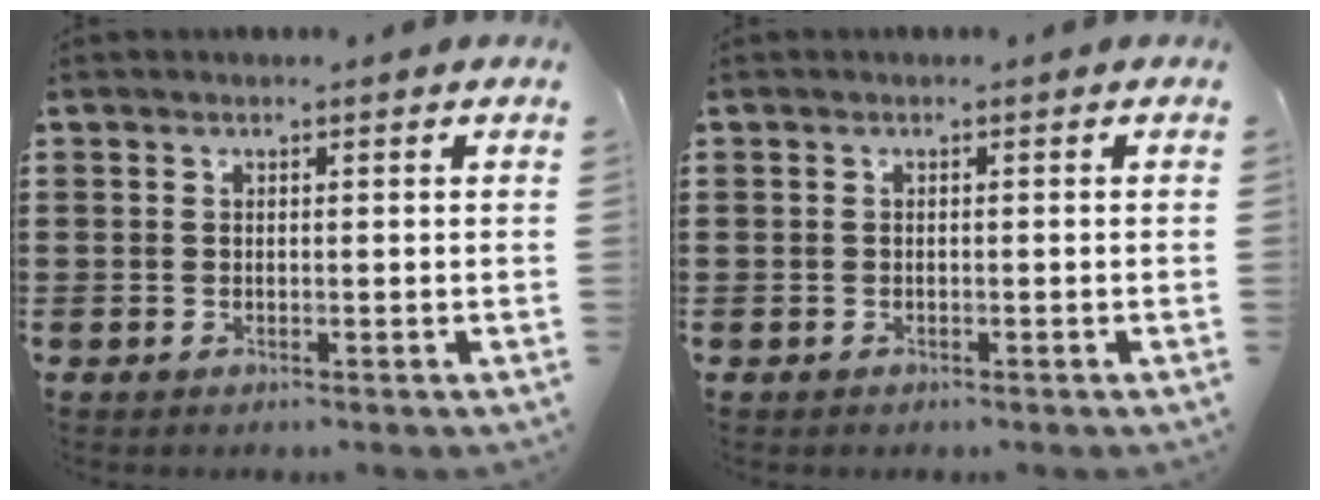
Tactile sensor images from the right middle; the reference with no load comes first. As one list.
[{"total": 0.8, "force": [-0.6, 0.5, -0.1], "torque": [0.001, 0.002, -0.013]}]